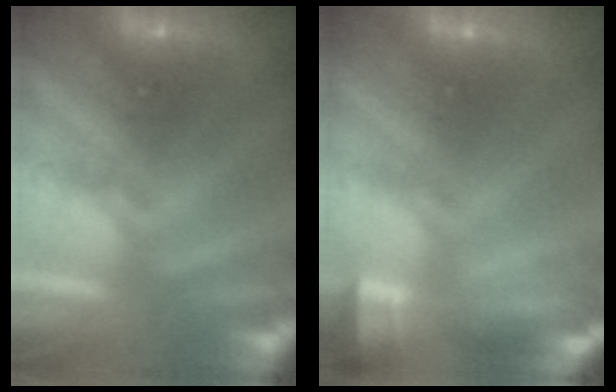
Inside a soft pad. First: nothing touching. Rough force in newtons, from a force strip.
{"total": 7.2}